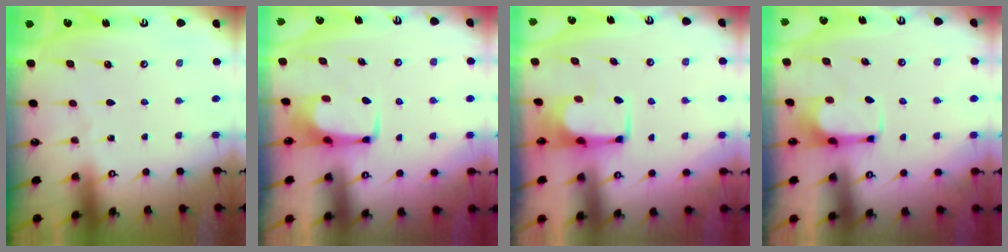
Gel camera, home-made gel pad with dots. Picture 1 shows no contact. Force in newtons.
{"total": 0.0}
{"total": 1.5, "press": 1.5, "slide": 0.1}
{"total": 2.1, "press": 1.9, "slide": 0.8}